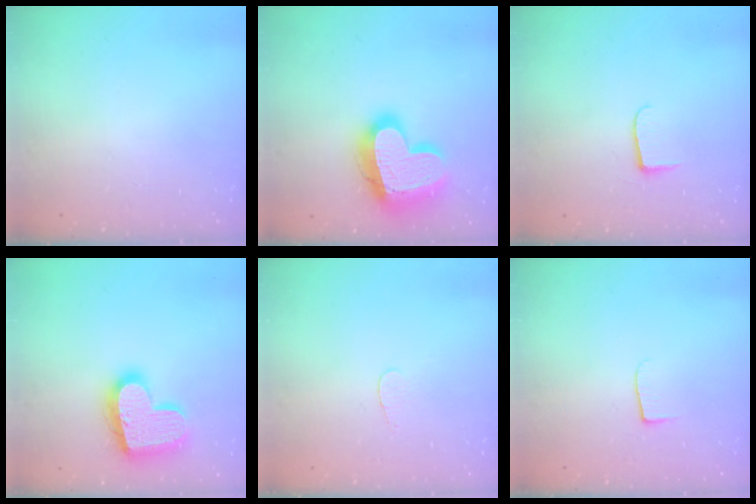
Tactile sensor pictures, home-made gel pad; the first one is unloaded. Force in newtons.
{"total": 22.7, "press": 22.6, "slide": 1.9}
{"total": 6.1, "press": 6.1, "slide": 0.6}
{"total": 20.0, "press": 20.0, "slide": 1.2}
{"total": 2.8, "press": 2.8, "slide": 0.3}
{"total": 5.0, "press": 4.9, "slide": 0.6}